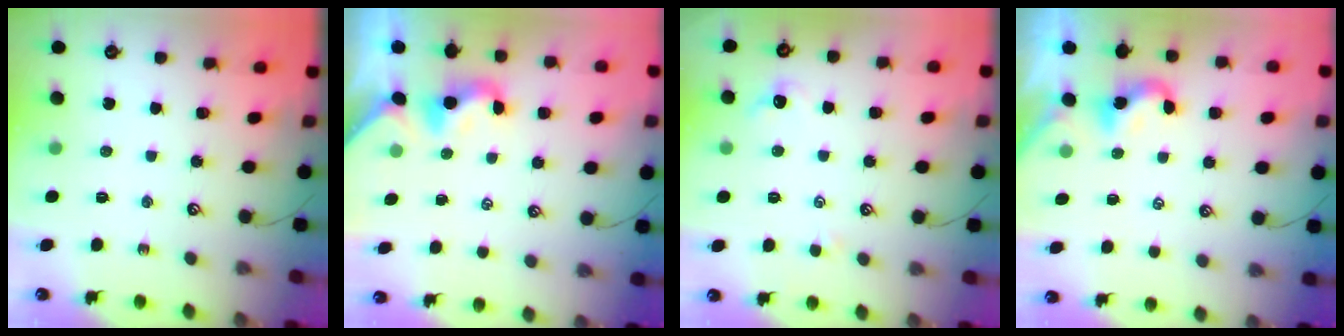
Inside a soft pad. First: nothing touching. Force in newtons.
{"total": 2.1, "press": 2.1, "slide": 0.5}
{"total": 0.6, "press": 0.2, "slide": 0.6}
{"total": 2.4, "press": 2.4, "slide": 0.2}